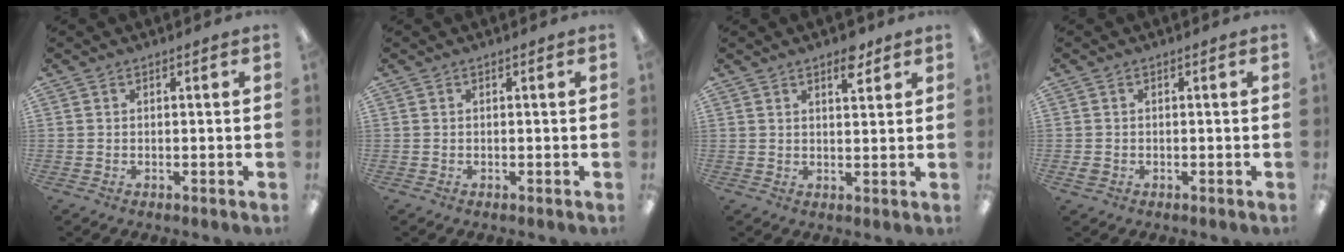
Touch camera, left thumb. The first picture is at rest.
{"total": 0.0}
{"total": 4.9, "force": [3.4, 2.0, 2.8], "torque": [-0.023, -0.019, 0.053]}
{"total": 1.2, "force": [-0.1, 1.0, 0.6], "torque": [-0.011, 0.004, -0.004]}